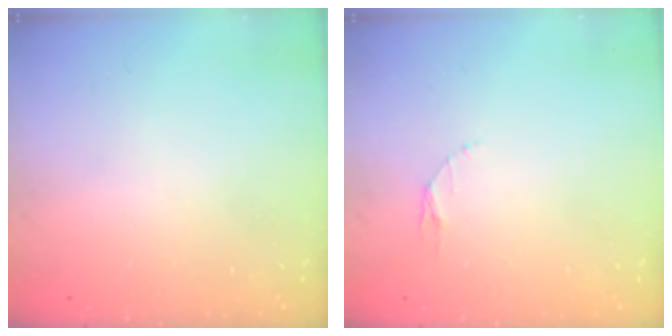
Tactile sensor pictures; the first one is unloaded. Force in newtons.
{"total": 3.5, "press": 3.4, "slide": 0.4}